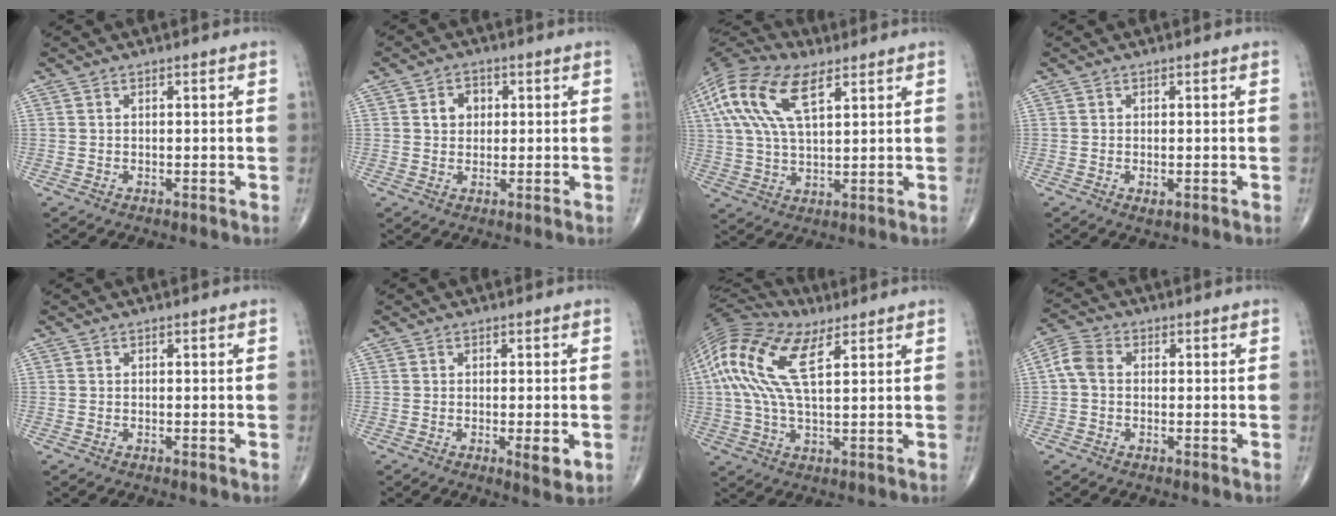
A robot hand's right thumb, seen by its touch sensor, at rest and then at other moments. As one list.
[{"total": 4.0, "force": [0.9, 3.3, 2.1], "torque": [-0.016, 0.005, 0.011]}, {"total": 17.5, "force": [7.5, 7.7, 13.8], "torque": [-0.292, 0.008, 0.137]}, {"total": 1.0, "force": [-0.3, 0.4, 0.9], "torque": [-0.016, -0.003, -0.003]}, {"total": 0.0}, {"total": 3.5, "force": [-0.8, 0.9, 3.3], "torque": [-0.050, -0.009, -0.012]}, {"total": 17.3, "force": [6.1, 7.1, 14.5], "torque": [-0.323, 0.015, 0.104]}, {"total": 4.5, "force": [0.0, 3.3, 3.0], "torque": [-0.063, 0.014, -0.010]}]